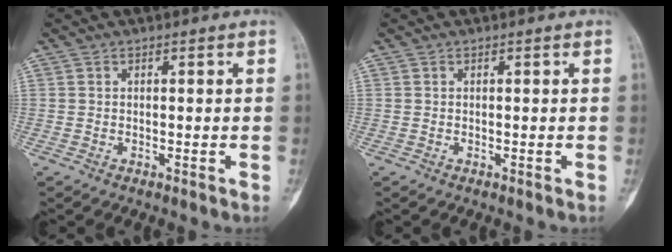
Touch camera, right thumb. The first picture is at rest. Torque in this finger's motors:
{"motor_torque": [1.51, 1.36, 0.17, 0.04, 0.00]}